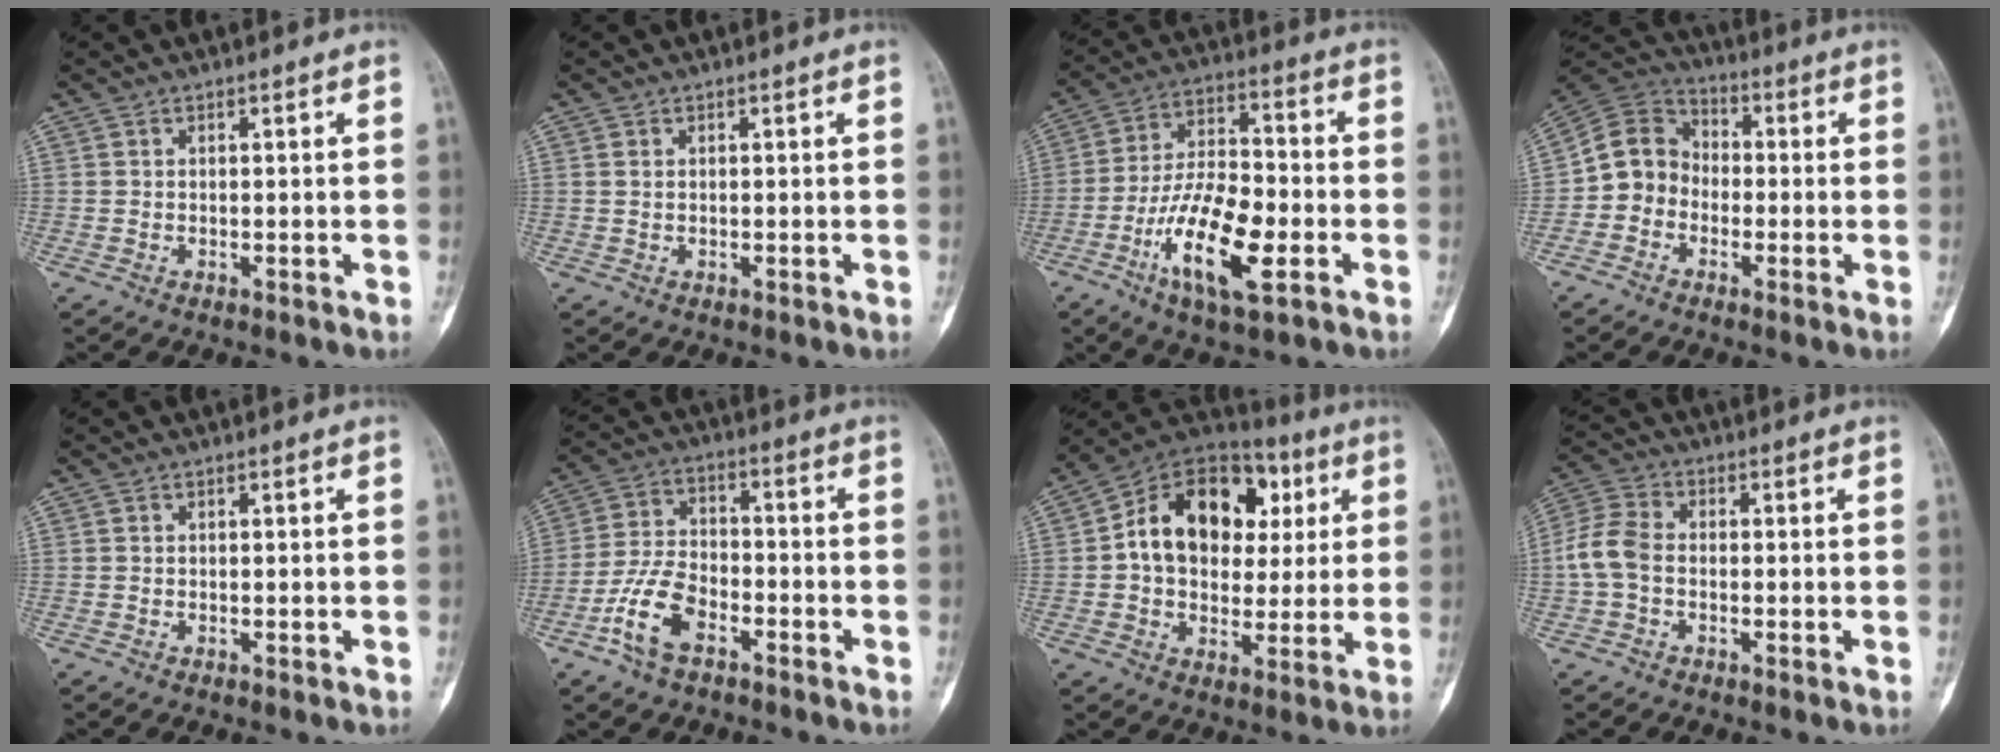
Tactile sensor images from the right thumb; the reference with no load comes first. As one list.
[{"total": 0.6, "force": [0.2, 0.4, 0.4], "torque": [-0.012, 0.003, 0.007]}, {"total": 16.0, "force": [-5.6, 6.0, 13.7], "torque": [-0.251, 0.022, -0.098]}, {"total": 9.1, "force": [-2.0, 8.0, 3.8], "torque": [-0.051, 0.044, -0.052]}, {"total": 0.0}, {"total": 9.9, "force": [-5.0, 5.3, 6.7], "torque": [-0.138, 0.031, -0.098]}, {"total": 19.4, "force": [3.8, 13.9, 12.9], "torque": [-0.168, 0.020, 0.057]}, {"total": 6.7, "force": [-1.0, 4.7, 4.7], "torque": [-0.101, 0.018, -0.030]}]